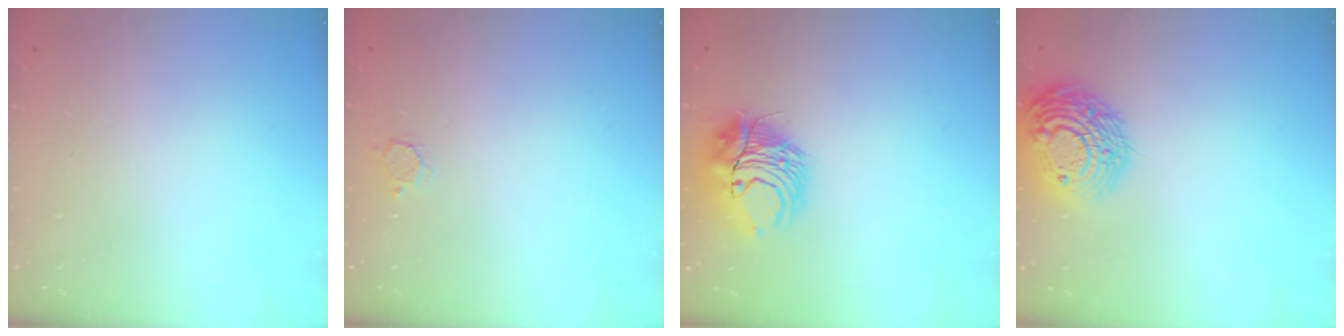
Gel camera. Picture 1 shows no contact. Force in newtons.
{"total": 2.4, "press": 2.4, "slide": 0.3}
{"total": 10.8, "press": 10.8, "slide": 0.3}
{"total": 16.7, "press": 16.7, "slide": 1.4}